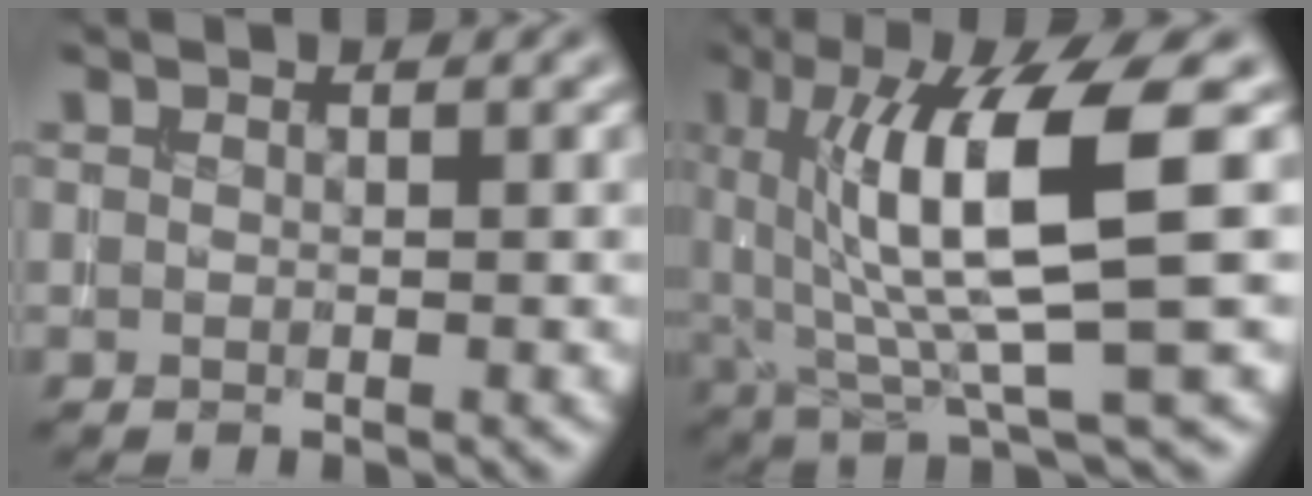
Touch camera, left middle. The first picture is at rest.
{"total": 10.4, "force": [1.9, 2.3, 9.9], "torque": [-0.155, -0.004, 0.038]}